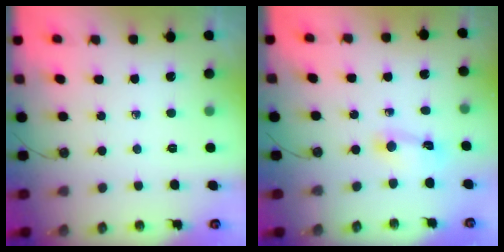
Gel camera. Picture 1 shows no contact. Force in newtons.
{"total": 2.7, "press": 2.7, "slide": 0.3}